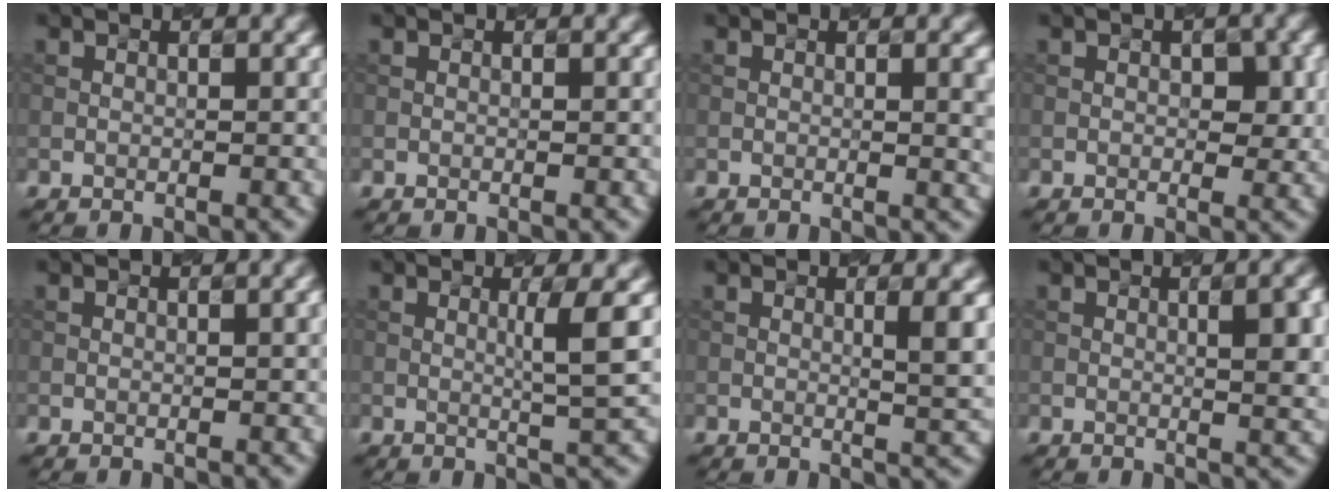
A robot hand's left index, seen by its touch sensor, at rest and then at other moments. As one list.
[{"total": 0.0}, {"total": 2.8, "force": [0.3, 0.9, 2.7], "torque": [-0.022, 0.005, 0.007]}, {"total": 2.2, "force": [0.1, 1.2, 1.8], "torque": [-0.020, -0.001, 0.007]}, {"total": 1.3, "force": [0.2, 0.4, 1.2], "torque": [-0.014, 0.005, 0.000]}, {"total": 3.0, "force": [0.4, 0.1, 3.0], "torque": [-0.050, -0.002, 0.013]}, {"total": 3.1, "force": [0.5, 0.7, 3.0], "torque": [-0.036, -0.001, 0.012]}, {"total": 5.1, "force": [0.6, 1.5, 4.8], "torque": [-0.048, 0.011, 0.016]}]